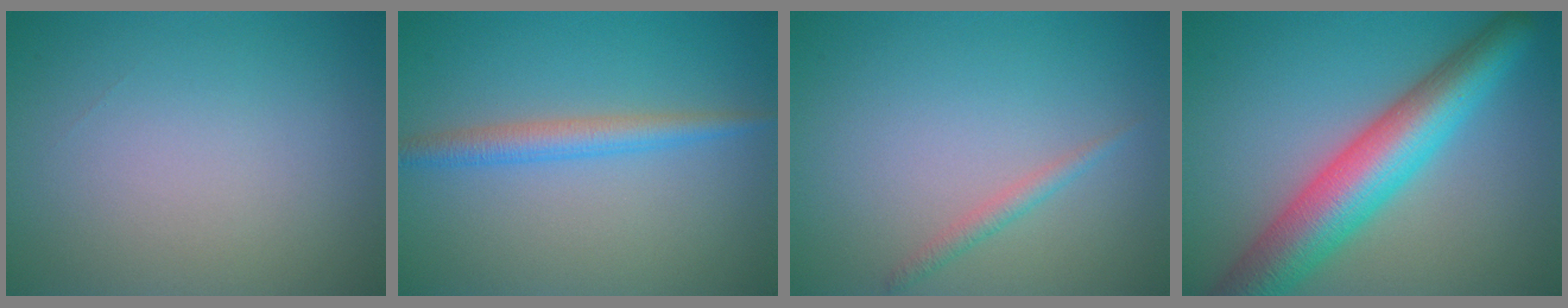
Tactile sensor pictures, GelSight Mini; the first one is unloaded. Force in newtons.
{"total": 2.5, "press": 2.5, "slide": 0.1}
{"total": 1.2, "press": 1.2, "slide": 0.0}
{"total": 8.6, "press": 8.6, "slide": 0.1}